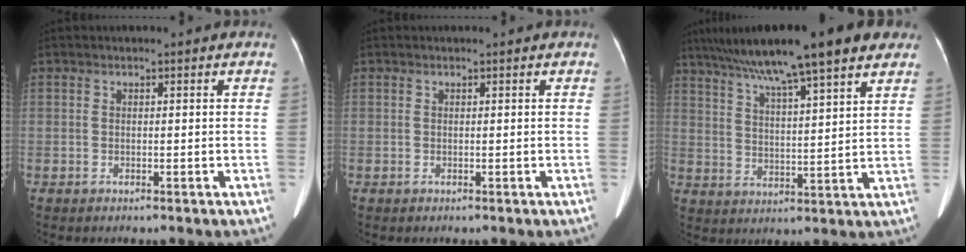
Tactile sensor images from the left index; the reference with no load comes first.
{"total": 0.0}
{"total": 18.2, "force": [13.5, 1.4, 12.0], "torque": [-0.198, 0.039, 0.202]}